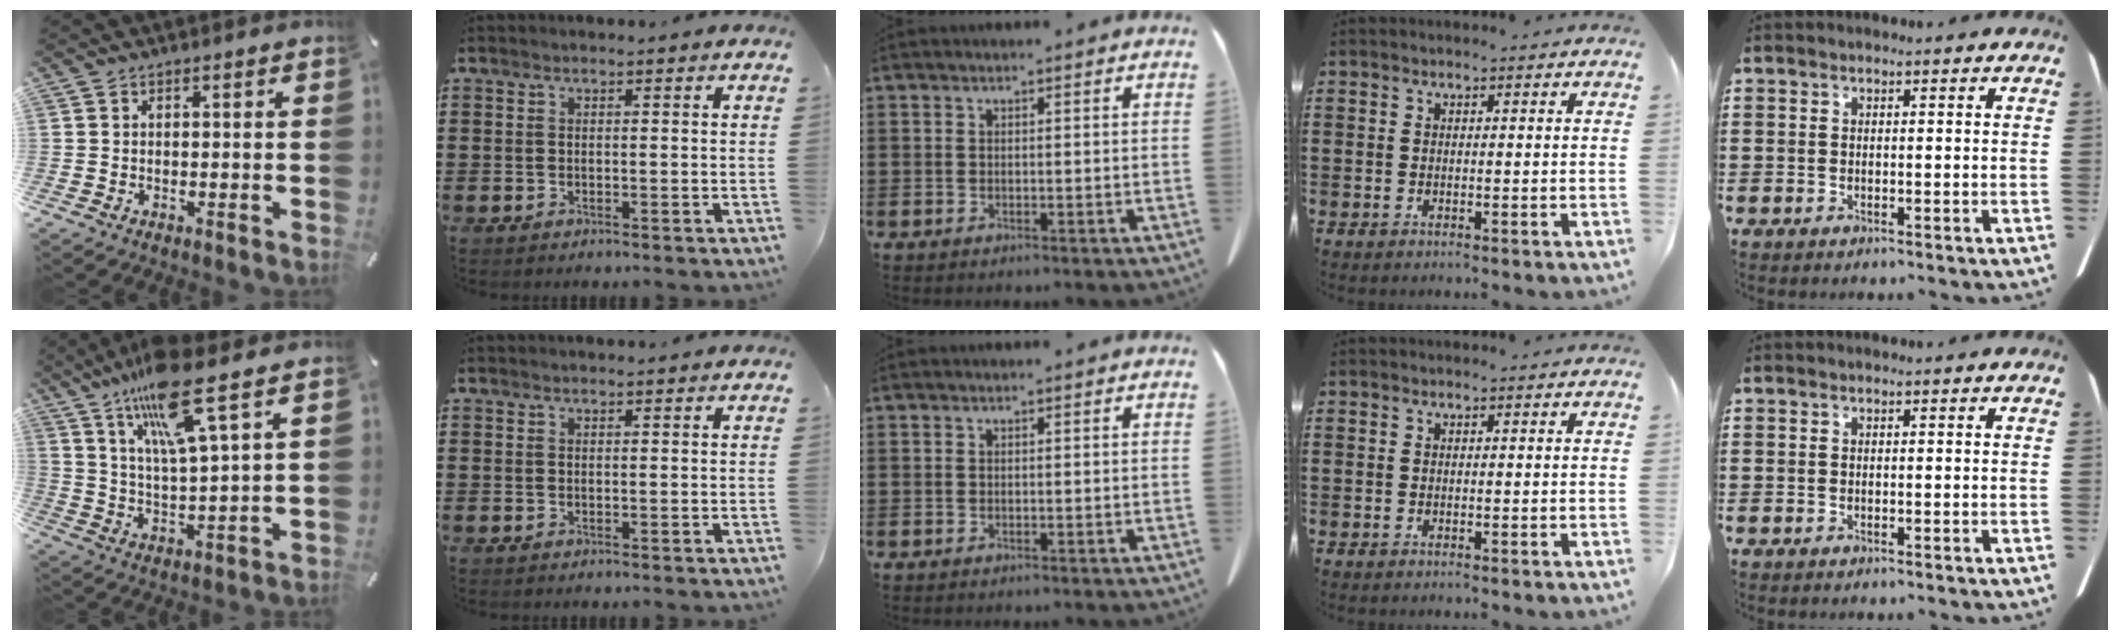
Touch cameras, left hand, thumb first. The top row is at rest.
{"thumb": {"total": 15.0, "force": [10.1, 2.1, 10.9], "torque": [-0.217, -0.040, 0.163]}, "index": {"total": 0.9, "force": [0.8, 0.0, 0.1], "torque": [-0.005, -0.001, 0.017]}}